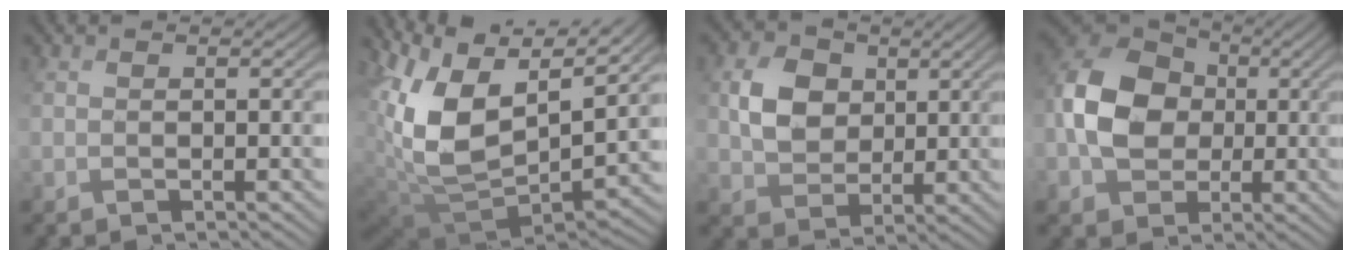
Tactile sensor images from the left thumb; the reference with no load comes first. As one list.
[{"total": 14.1, "force": [4.5, 8.3, 10.5], "torque": [-0.260, -0.005, 0.097]}, {"total": 5.4, "force": [2.2, 4.5, 2.1], "torque": [-0.050, 0.014, 0.033]}, {"total": 9.7, "force": [0.1, 7.8, 5.8], "torque": [-0.140, 0.016, -0.013]}]